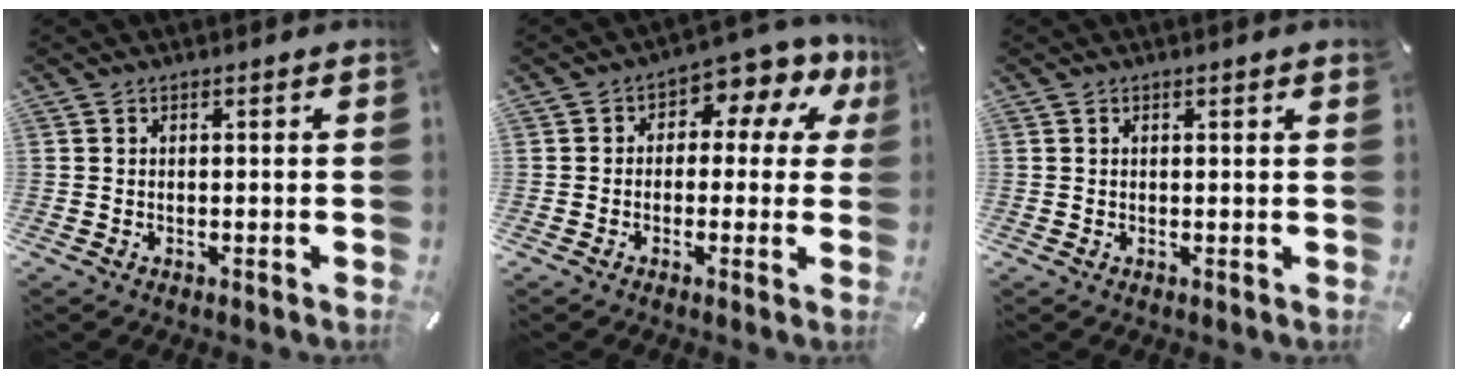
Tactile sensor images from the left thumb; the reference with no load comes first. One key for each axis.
{"total": 7.6, "fx": 2.2, "fy": 4.8, "fz": 5.5, "tx": -0.080, "ty": -0.011, "tz": 0.034}
{"total": 0.6, "fx": 0.3, "fy": 0.0, "fz": 0.5, "tx": -0.008, "ty": 0.000, "tz": 0.006}